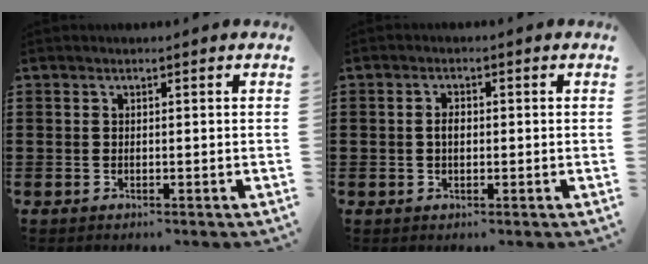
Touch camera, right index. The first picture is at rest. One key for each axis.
{"total": 1.8, "fx": -0.2, "fy": 0.9, "fz": 1.5, "tx": -0.030, "ty": 0.004, "tz": -0.004}